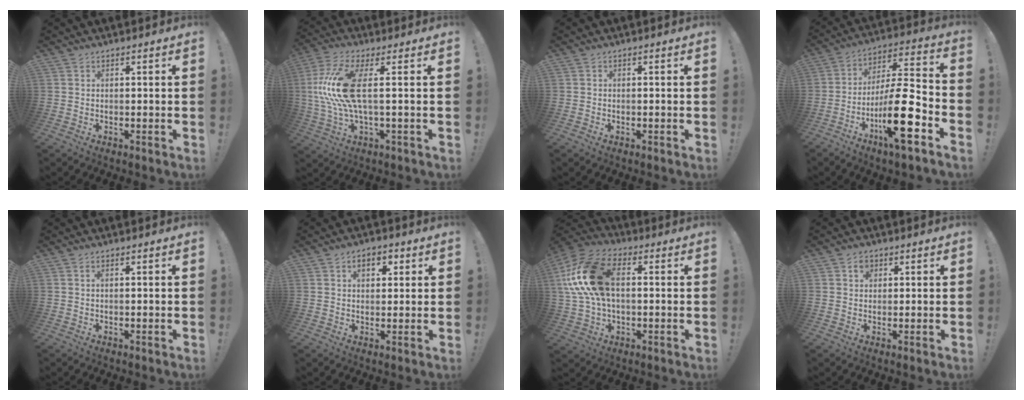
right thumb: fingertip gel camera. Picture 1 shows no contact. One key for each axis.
{"total": 15.8, "fx": 1.7, "fy": 4.8, "fz": 15.0, "tx": -0.319, "ty": -0.012, "tz": 0.022}
{"total": 0.5, "fx": -0.5, "fy": 0.0, "fz": 0.2, "tx": -0.007, "ty": 0.001, "tz": -0.008}
{"total": 21.8, "fx": -8.7, "fy": 6.0, "fz": 19.0, "tx": -0.330, "ty": 0.053, "tz": -0.134}
{"total": 0.7, "fx": 0.1, "fy": -0.1, "fz": 0.7, "tx": -0.023, "ty": 0.004, "tz": 0.003}
{"total": 4.8, "fx": 1.7, "fy": 3.2, "fz": 3.1, "tx": -0.039, "ty": 0.000, "tz": 0.025}
{"total": 19.1, "fx": 2.6, "fy": 11.7, "fz": 14.9, "tx": -0.276, "ty": 0.011, "tz": 0.050}
{"total": 2.3, "fx": 1.0, "fy": 1.9, "fz": 0.9, "tx": -0.002, "ty": -0.004, "tz": 0.013}